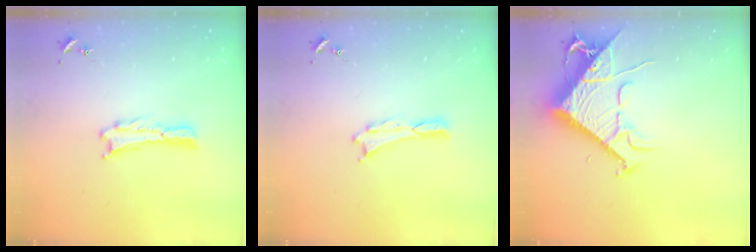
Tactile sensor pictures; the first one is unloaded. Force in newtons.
{"total": 0.0}
{"total": 12.9, "press": 12.8, "slide": 1.4}